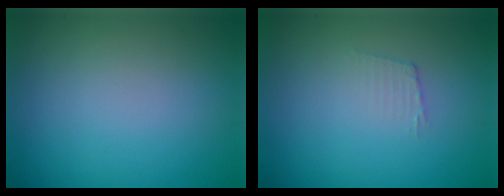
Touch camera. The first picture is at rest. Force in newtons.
{"total": 1.1, "press": 1.0, "slide": 0.2}